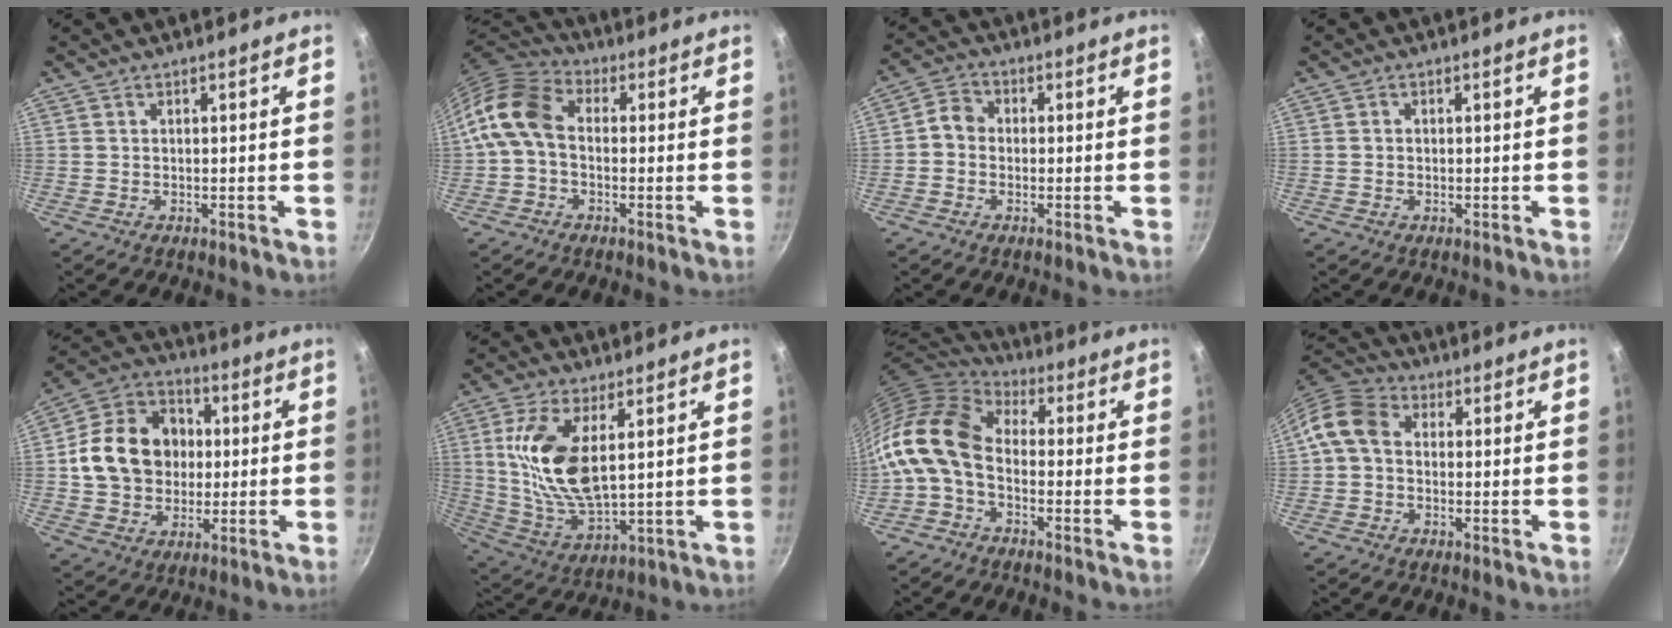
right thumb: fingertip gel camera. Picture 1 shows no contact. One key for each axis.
{"total": 10.5, "fx": -0.3, "fy": 7.5, "fz": 7.3, "tx": -0.130, "ty": 0.032, "tz": -0.028}
{"total": 4.1, "fx": -0.6, "fy": 3.5, "fz": 2.1, "tx": -0.025, "ty": 0.016, "tz": -0.028}
{"total": 0.9, "fx": -0.1, "fy": 0.8, "fz": 0.4, "tx": -0.006, "ty": 0.004, "tz": -0.003}
{"total": 17.1, "fx": 0.9, "fy": 14.1, "fz": 9.7, "tx": -0.137, "ty": 0.026, "tz": 0.009}
{"total": 15.5, "fx": 4.0, "fy": 7.4, "fz": 13.1, "tx": -0.255, "ty": -0.025, "tz": 0.086}
{"total": 14.3, "fx": -2.0, "fy": 9.2, "fz": 10.8, "tx": -0.203, "ty": 0.032, "tz": -0.061}
{"total": 7.6, "fx": 0.4, "fy": 5.9, "fz": 4.8, "tx": -0.086, "ty": 0.021, "tz": -0.012}